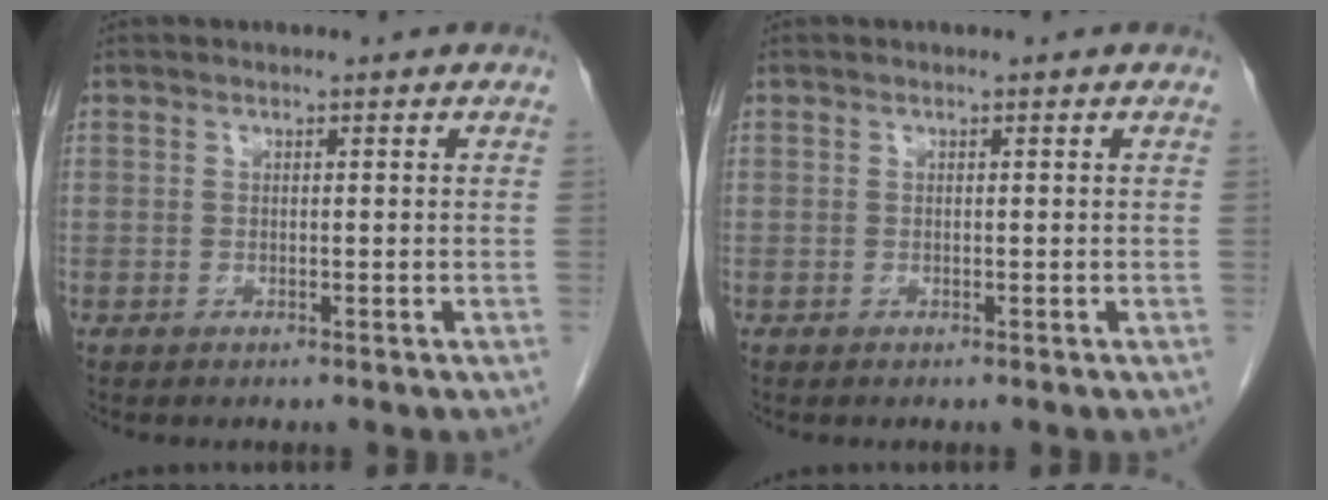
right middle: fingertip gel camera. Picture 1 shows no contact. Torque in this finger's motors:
{"motor_torque": [-0.07, 0.13, -0.02, 0.01]}